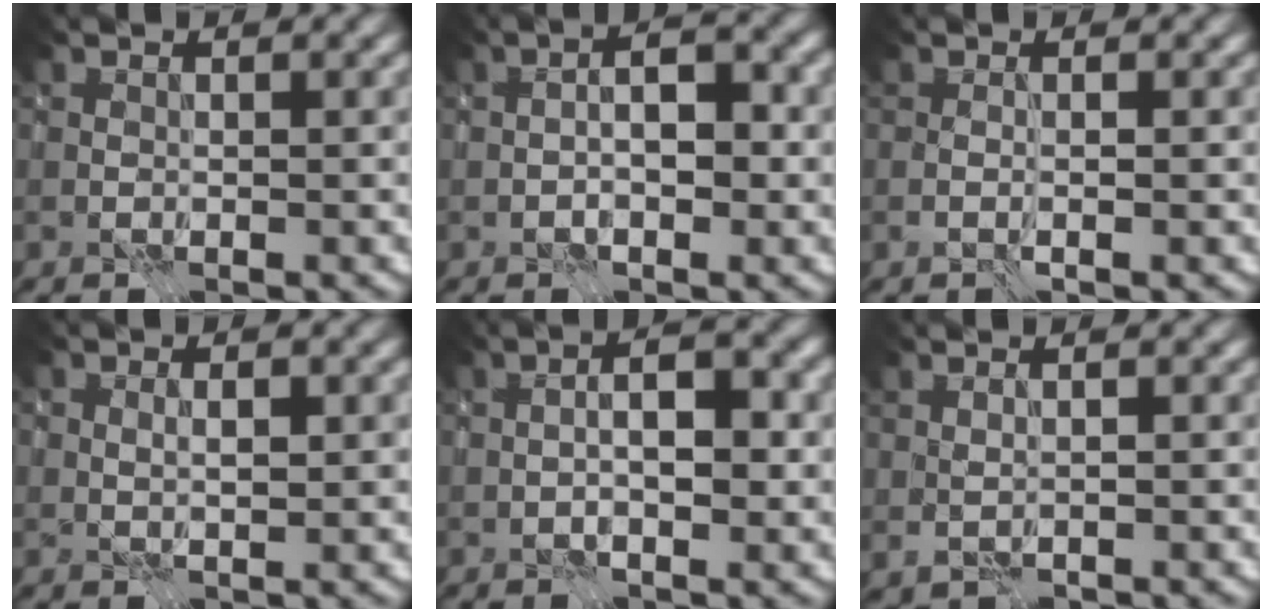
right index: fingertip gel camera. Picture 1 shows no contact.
{"total": 4.0, "force": [-0.1, 2.0, 3.5], "torque": [-0.044, 0.001, -0.010]}
{"total": 1.0, "force": [-0.5, 0.0, 0.9], "torque": [-0.012, -0.005, -0.006]}
{"total": 1.5, "force": [0.1, 0.7, 1.3], "torque": [-0.023, -0.004, 0.007]}
{"total": 4.3, "force": [0.0, 1.8, 3.9], "torque": [-0.065, 0.001, 0.000]}
{"total": 1.4, "force": [0.8, 0.6, 1.0], "torque": [-0.008, -0.003, 0.008]}